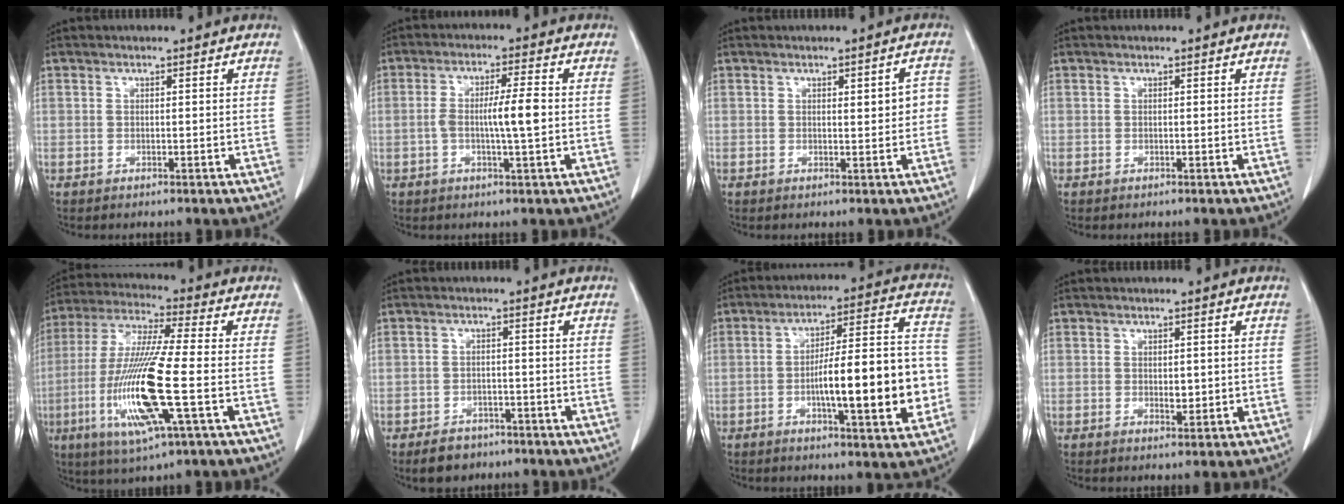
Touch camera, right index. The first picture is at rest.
{"total": 6.1, "force": [-0.5, 0.4, 6.1], "torque": [-0.114, 0.005, -0.009]}
{"total": 3.1, "force": [0.3, 1.1, 2.9], "torque": [-0.032, 0.008, 0.005]}
{"total": 0.0}
{"total": 16.5, "force": [-4.0, 0.8, 16.0], "torque": [-0.335, -0.018, -0.078]}
{"total": 4.0, "force": [-2.8, 2.6, 1.0], "torque": [-0.019, 0.005, -0.040]}
{"total": 16.7, "force": [-3.3, 2.6, 16.2], "torque": [-0.242, 0.019, -0.046]}
{"total": 1.9, "force": [0.1, 1.1, 1.5], "torque": [-0.021, -0.004, 0.005]}